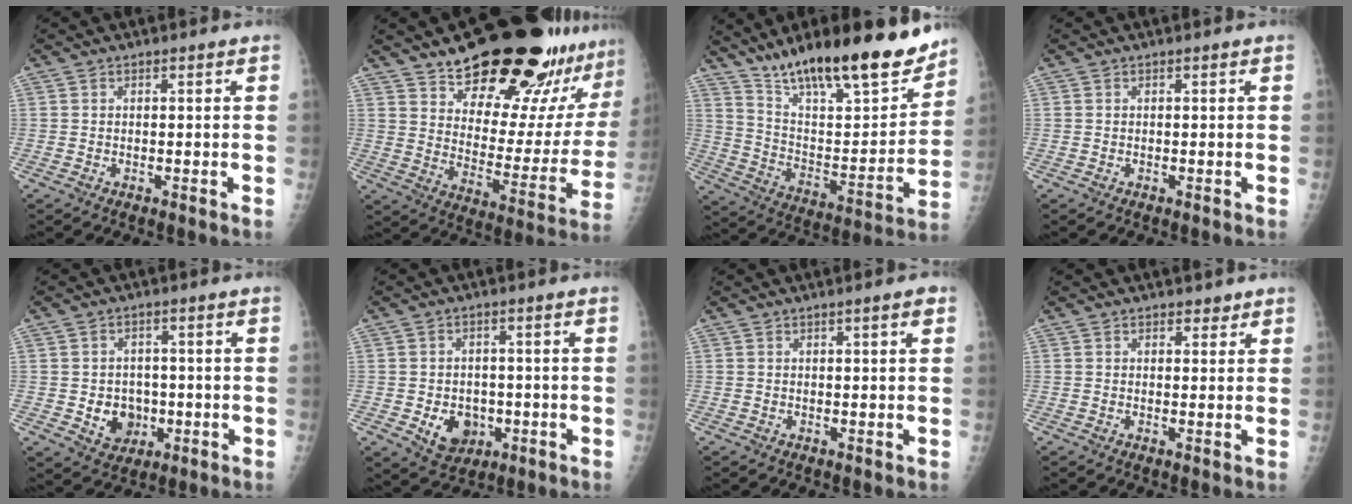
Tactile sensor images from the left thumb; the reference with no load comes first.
{"total": 28.0, "force": [20.8, 9.1, 16.4], "torque": [-0.202, -0.110, 0.299]}
{"total": 25.4, "force": [19.2, 6.5, 15.4], "torque": [-0.205, -0.086, 0.317]}
{"total": 0.0}
{"total": 6.6, "force": [-0.9, 5.7, 3.1], "torque": [-0.015, 0.005, -0.003]}
{"total": 6.9, "force": [-1.5, 5.6, 3.8], "torque": [-0.029, 0.002, -0.011]}
{"total": 1.9, "force": [1.1, 0.1, 1.5], "torque": [-0.023, -0.003, 0.015]}
{"total": 2.1, "force": [1.6, 1.2, 0.6], "torque": [0.008, -0.009, 0.019]}